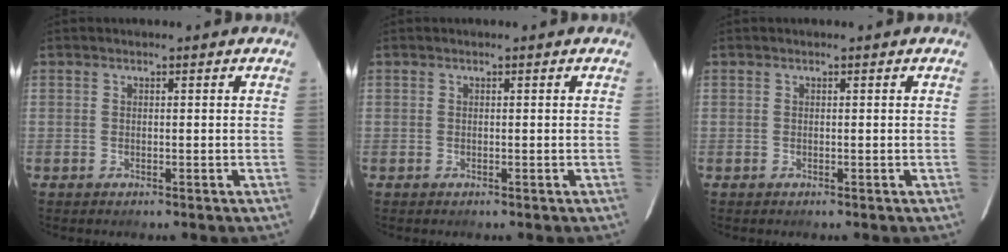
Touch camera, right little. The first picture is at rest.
{"total": 0.0}
{"total": 0.0}